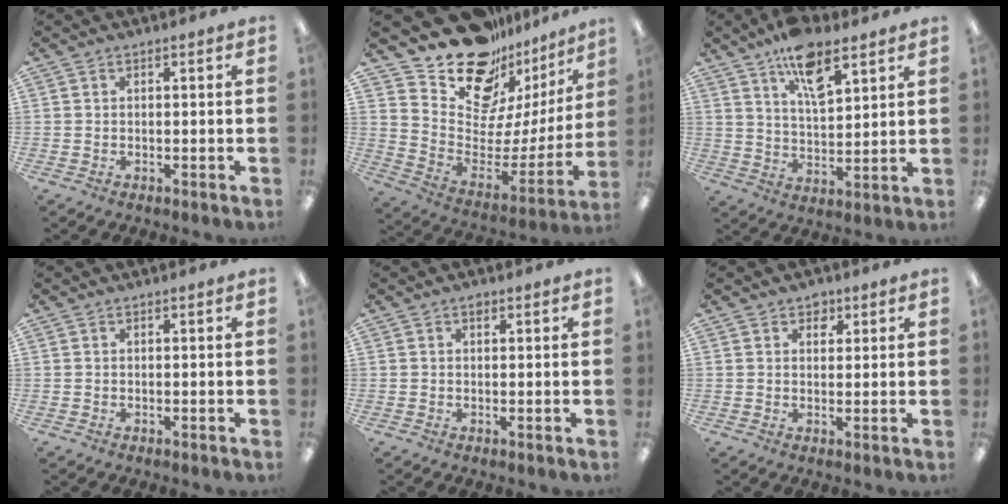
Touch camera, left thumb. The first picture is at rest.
{"total": 20.7, "force": [16.2, 10.1, 8.1], "torque": [-0.130, -0.131, 0.291]}
{"total": 11.8, "force": [7.8, 4.9, 7.4], "torque": [-0.122, -0.031, 0.137]}
{"total": 0.0}
{"total": 1.2, "force": [0.7, 0.7, 0.6], "torque": [-0.005, -0.001, 0.010]}
{"total": 3.0, "force": [2.0, 2.2, 0.7], "torque": [0.005, -0.004, 0.032]}